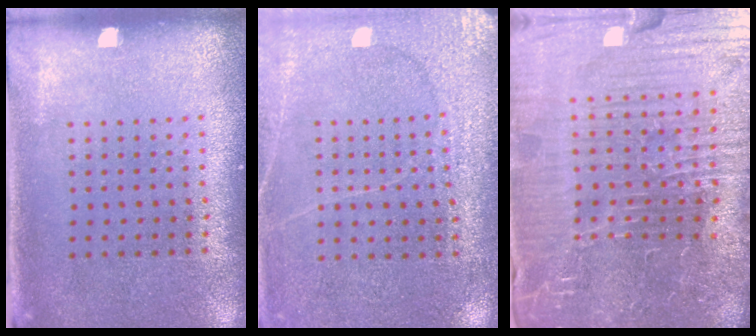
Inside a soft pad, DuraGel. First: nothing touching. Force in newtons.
{"total": 2.9, "press": 2.8, "slide": 0.4}
{"total": 7.4, "press": 6.6, "slide": 3.3}